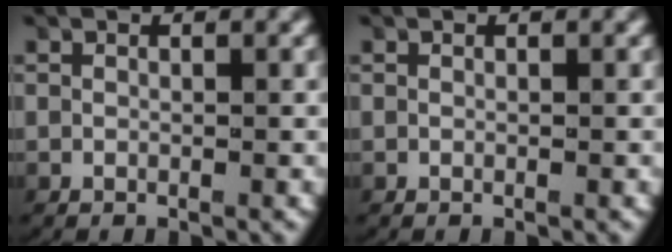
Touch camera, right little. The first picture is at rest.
{"total": 0.0}